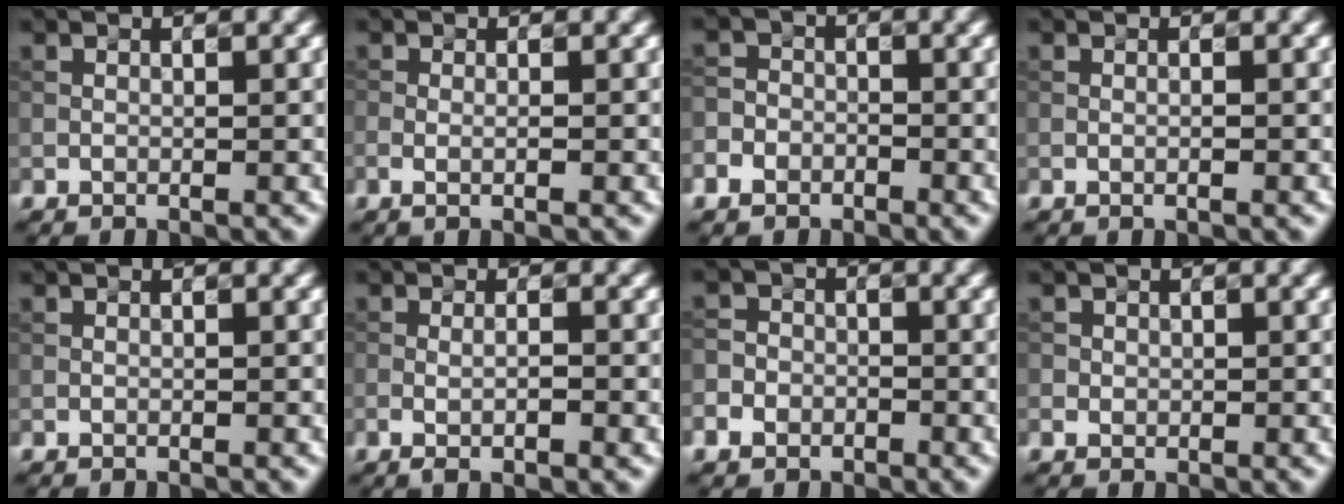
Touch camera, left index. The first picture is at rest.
{"total": 1.4, "force": [-0.2, 0.4, 1.4], "torque": [-0.021, -0.007, -0.007]}
{"total": 3.0, "force": [-1.9, 2.2, 0.7], "torque": [0.001, 0.000, -0.044]}
{"total": 1.0, "force": [0.1, 0.4, 0.9], "torque": [-0.007, -0.005, -0.009]}
{"total": 0.0}
{"total": 2.7, "force": [-0.7, 0.5, 2.6], "torque": [-0.040, -0.005, -0.011]}
{"total": 3.5, "force": [-1.9, 2.8, 0.9], "torque": [-0.001, -0.004, -0.047]}
{"total": 1.0, "force": [0.0, 1.0, 0.2], "torque": [0.003, -0.003, 0.000]}